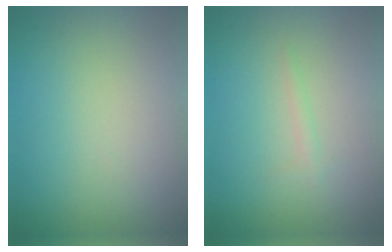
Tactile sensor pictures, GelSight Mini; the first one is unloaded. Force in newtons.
{"total": 1.0, "press": 1.0, "slide": 0.1}